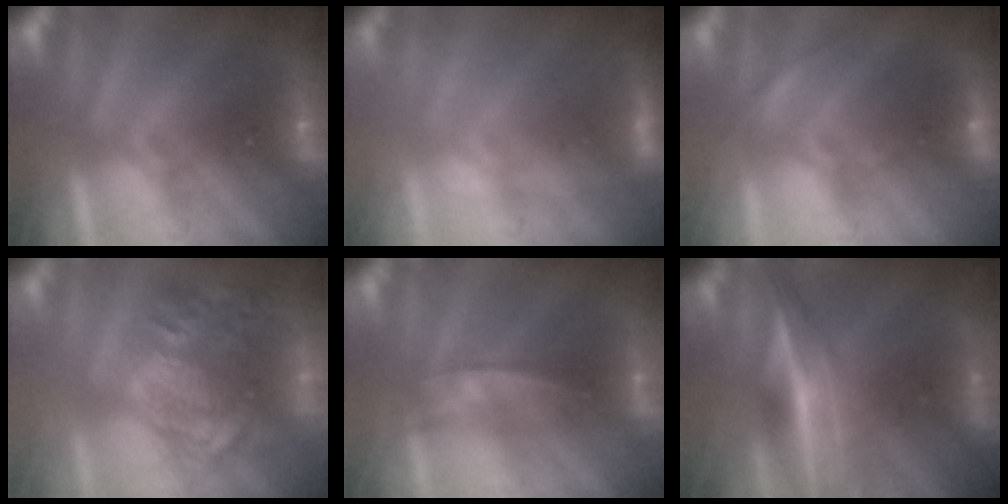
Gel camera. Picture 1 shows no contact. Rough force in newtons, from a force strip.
{"total": 2.4}
{"total": 4.3}
{"total": 6.9}
{"total": 2.2}
{"total": 7.2}